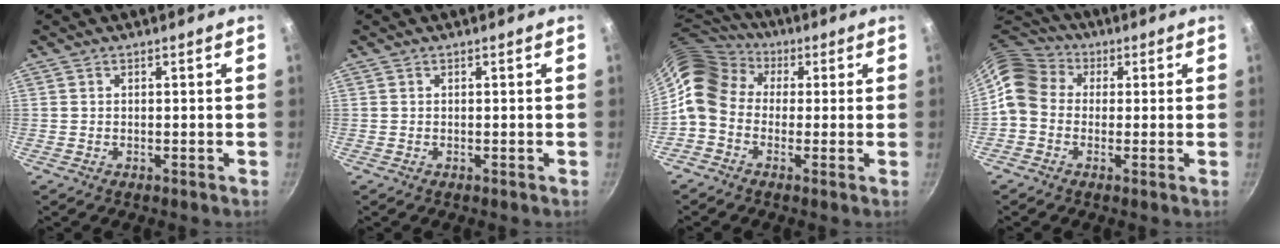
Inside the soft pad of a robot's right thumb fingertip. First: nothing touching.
{"total": 0.0}
{"total": 12.3, "force": [1.5, 9.9, 7.2], "torque": [-0.129, 0.030, 0.005]}
{"total": 9.9, "force": [0.8, 8.2, 5.4], "torque": [-0.085, 0.026, -0.008]}